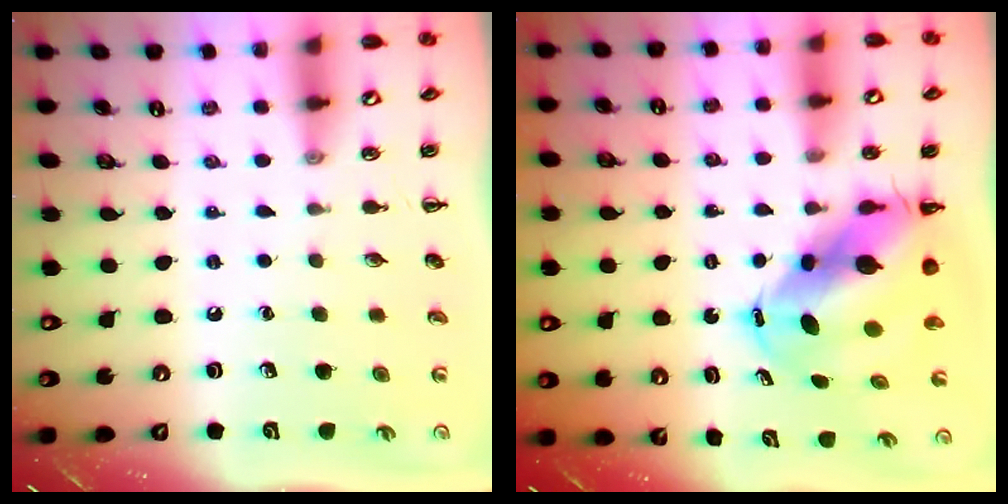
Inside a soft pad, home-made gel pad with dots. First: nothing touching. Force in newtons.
{"total": 10.3, "press": 10.0, "slide": 2.8}